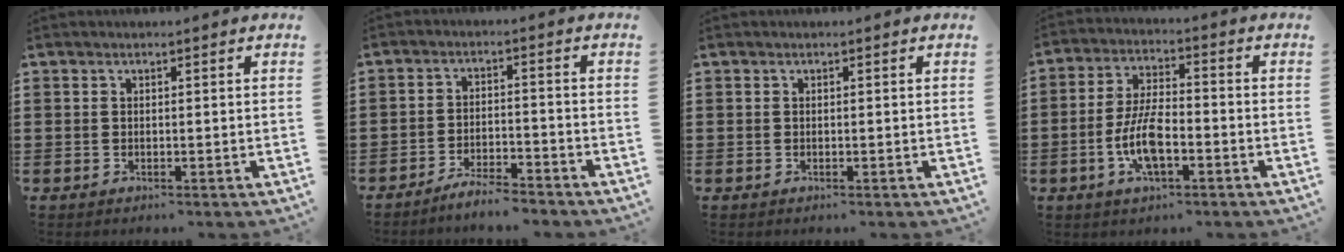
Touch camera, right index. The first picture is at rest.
{"total": 4.2, "force": [-4.0, 0.0, 1.0], "torque": [-0.019, 0.004, -0.081]}
{"total": 0.0}
{"total": 8.4, "force": [-2.6, 3.2, 7.3], "torque": [-0.170, -0.007, -0.056]}